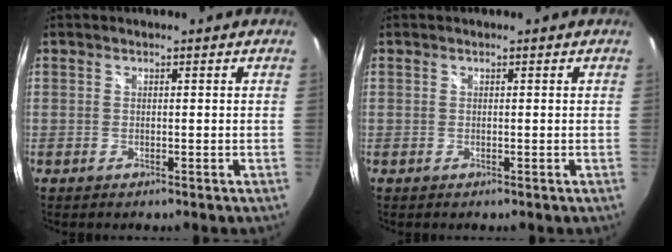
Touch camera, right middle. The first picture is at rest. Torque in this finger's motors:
{"motor_torque": [0.00, 0.00, 0.04, 0.01]}